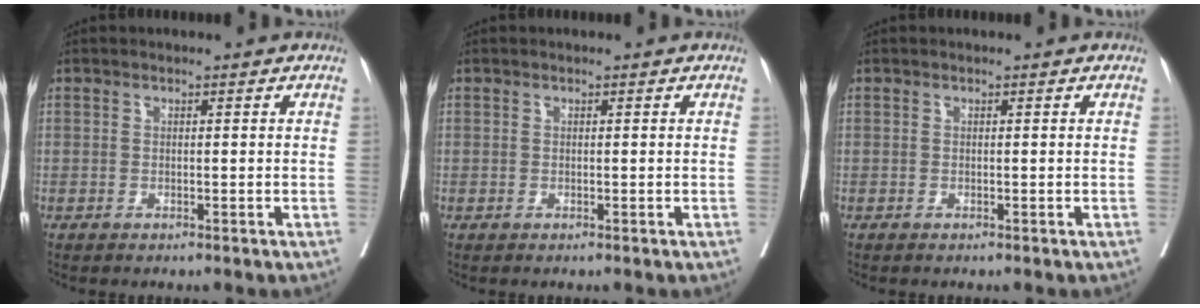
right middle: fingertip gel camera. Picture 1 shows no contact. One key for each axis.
{"total": 0.0}
{"total": 0.0}